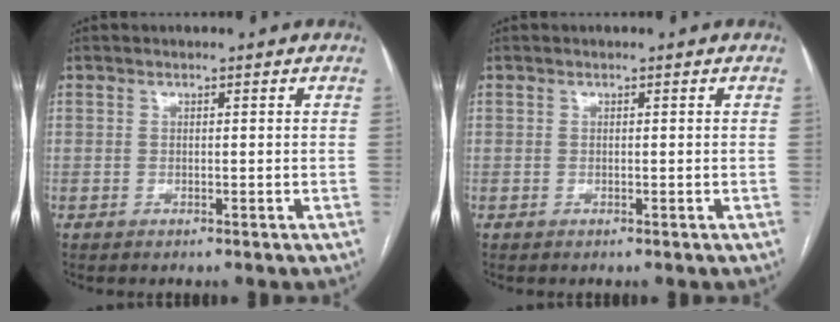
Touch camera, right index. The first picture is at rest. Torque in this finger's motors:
{"motor_torque": [0.00, 0.00, 0.00, 0.01]}